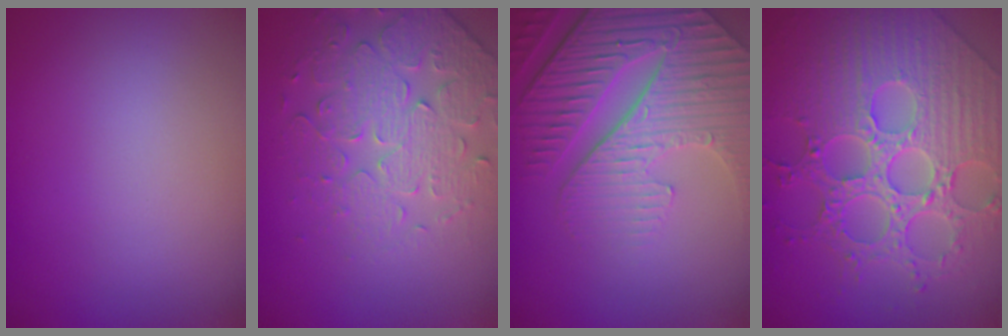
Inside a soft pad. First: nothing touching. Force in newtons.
{"total": 4.3, "press": 4.0, "slide": 1.8}
{"total": 7.6, "press": 6.0, "slide": 4.7}
{"total": 9.1, "press": 6.6, "slide": 6.2}